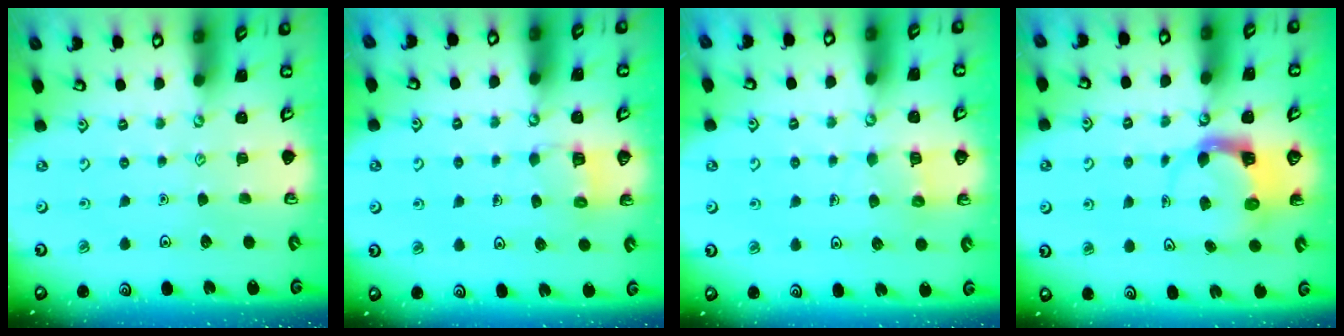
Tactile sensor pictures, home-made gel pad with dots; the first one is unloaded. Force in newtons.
{"total": 5.4, "press": 5.4, "slide": 0.2}
{"total": 6.1, "press": 6.1, "slide": 0.6}
{"total": 3.9, "press": 3.9, "slide": 0.5}